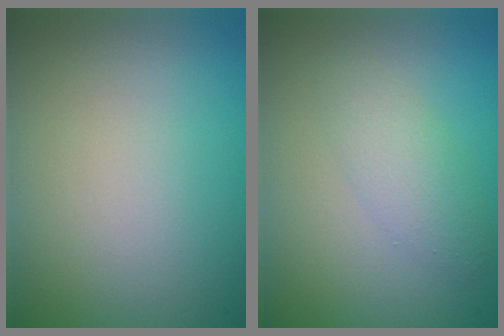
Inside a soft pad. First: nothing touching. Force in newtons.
{"total": 2.3, "press": 2.3, "slide": 0.2}